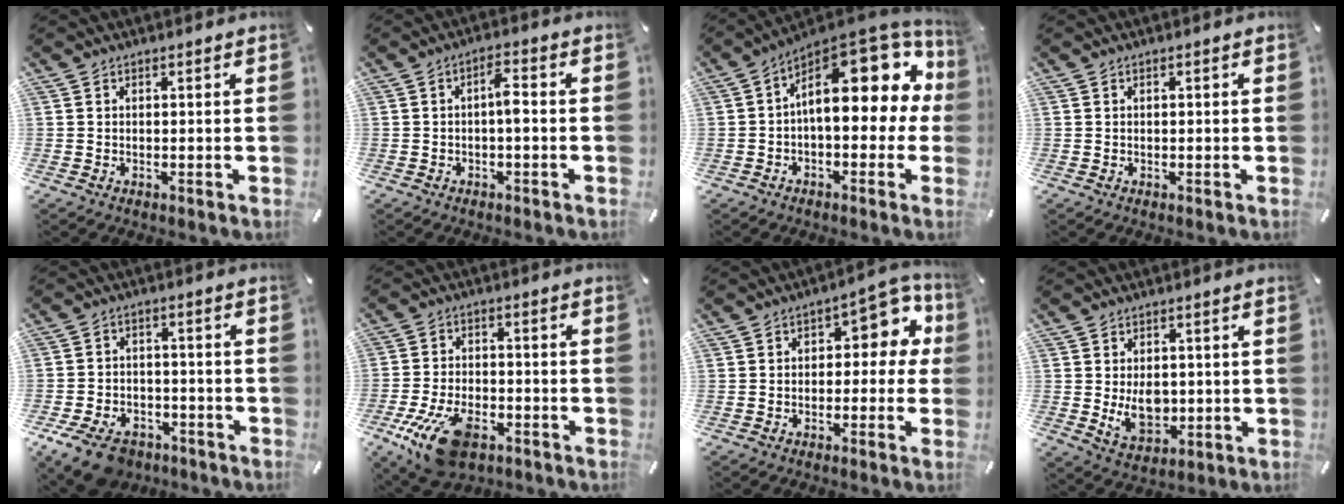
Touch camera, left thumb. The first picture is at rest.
{"total": 4.3, "force": [-0.8, 1.6, 3.9], "torque": [-0.071, 0.013, -0.016]}
{"total": 19.4, "force": [6.3, 10.1, 15.3], "torque": [-0.201, -0.048, 0.110]}
{"total": 0.6, "force": [-0.1, 0.2, 0.5], "torque": [-0.009, -0.001, -0.002]}
{"total": 9.9, "force": [-6.6, 5.8, 4.4], "torque": [-0.084, 0.042, -0.118]}
{"total": 13.6, "force": [-7.2, 7.1, 9.1], "torque": [-0.182, 0.032, -0.125]}
{"total": 9.3, "force": [2.3, 5.6, 7.0], "torque": [-0.079, -0.013, 0.032]}
{"total": 7.4, "force": [-0.1, 5.6, 4.9], "torque": [-0.076, -0.010, -0.002]}